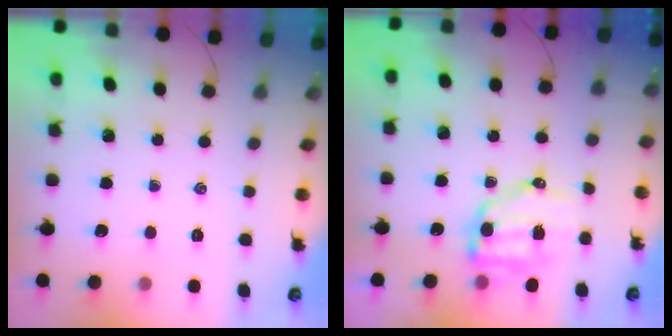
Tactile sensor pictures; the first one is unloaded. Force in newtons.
{"total": 9.2, "press": 9.0, "slide": 1.6}